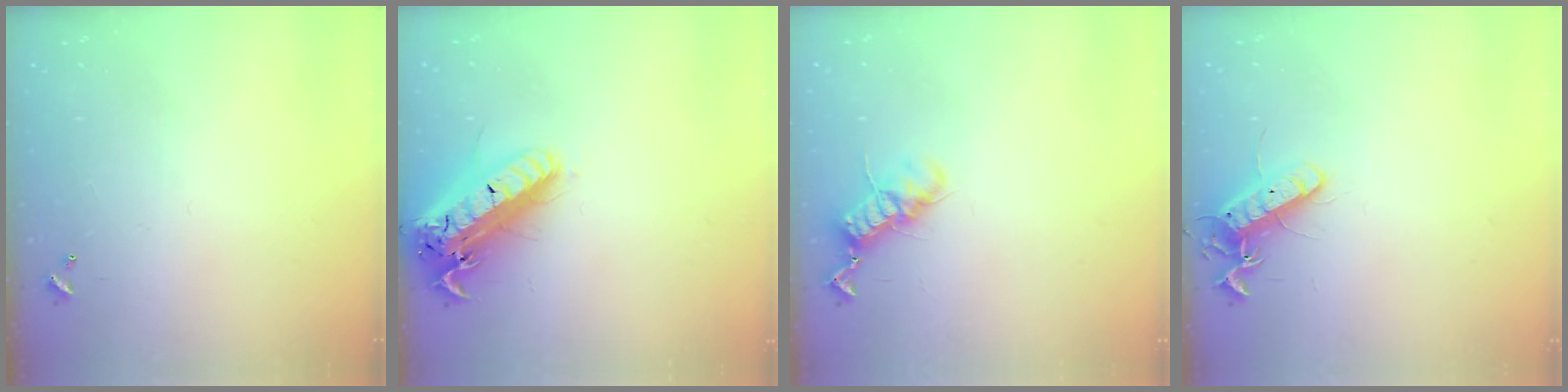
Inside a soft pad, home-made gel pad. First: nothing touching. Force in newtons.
{"total": 22.5, "press": 21.9, "slide": 5.2}
{"total": 11.5, "press": 11.4, "slide": 1.2}
{"total": 12.2, "press": 12.2, "slide": 0.9}